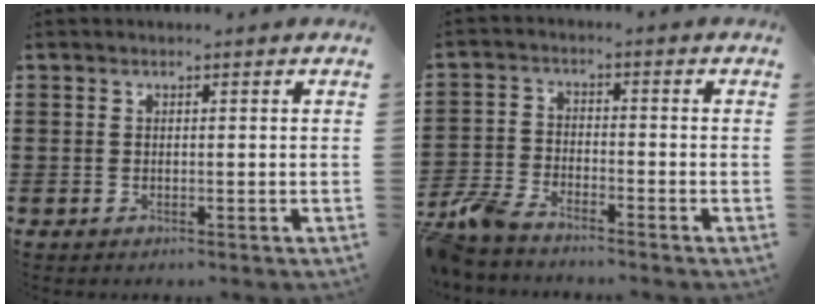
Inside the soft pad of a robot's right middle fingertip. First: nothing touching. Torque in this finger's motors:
{"motor_torque": [1.85, -0.29, 0.78, 0.21]}